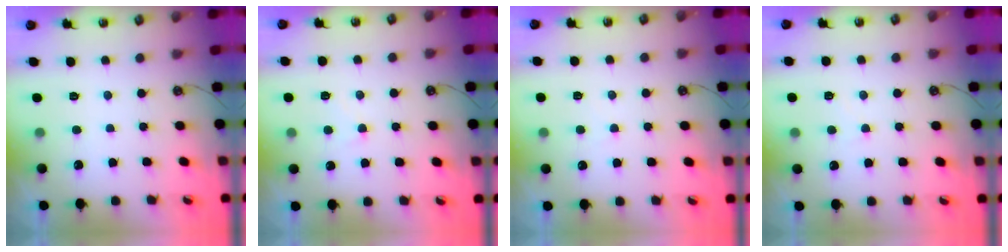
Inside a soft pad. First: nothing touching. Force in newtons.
{"total": 1.6, "press": 1.5, "slide": 0.5}
{"total": 3.0, "press": 2.9, "slide": 0.4}
{"total": 1.8, "press": 1.8, "slide": 0.3}